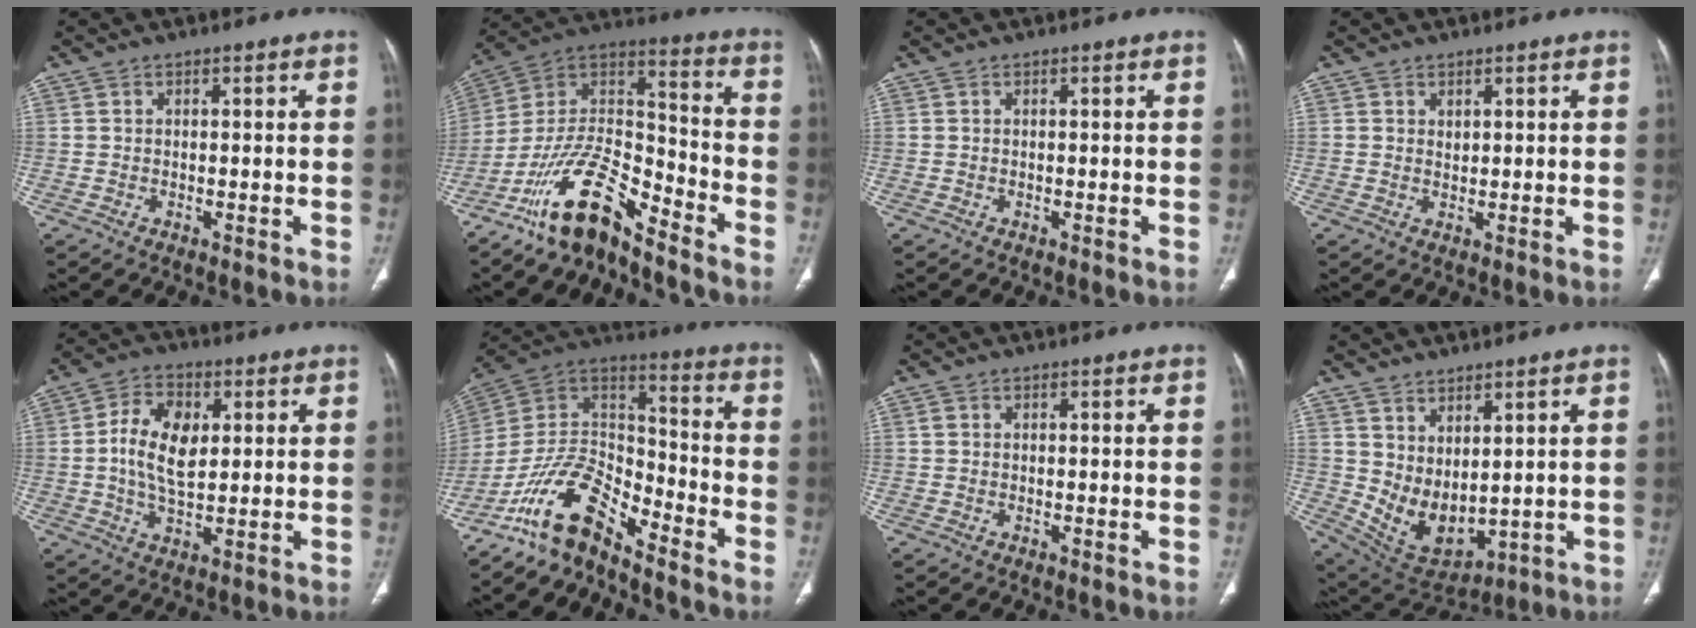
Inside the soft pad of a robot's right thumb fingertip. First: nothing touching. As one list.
[{"total": 15.4, "force": [-11.6, 4.6, 9.0], "torque": [-0.154, 0.097, -0.219]}, {"total": 0.0}, {"total": 1.0, "force": [0.7, 0.7, 0.2], "torque": [0.009, -0.004, 0.010]}, {"total": 10.1, "force": [1.4, 5.9, 8.0], "torque": [-0.135, -0.001, 0.026]}, {"total": 13.4, "force": [-10.6, 4.6, 6.6], "torque": [-0.109, 0.100, -0.210]}, {"total": 0.5, "force": [0.1, 0.5, 0.2], "torque": [-0.003, 0.005, 0.003]}, {"total": 9.3, "force": [3.0, 5.8, 6.6], "torque": [-0.091, -0.030, 0.089]}]